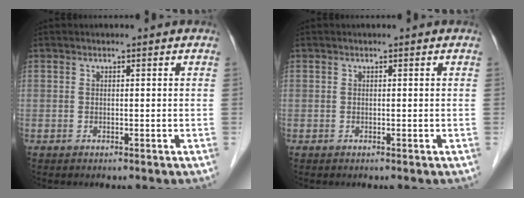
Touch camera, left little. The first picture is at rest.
{"total": 0.0}